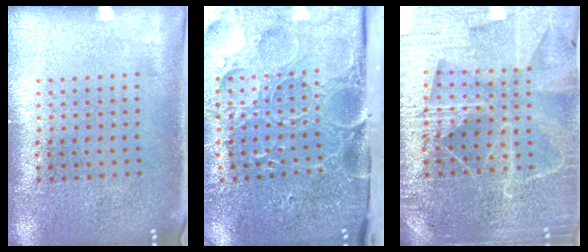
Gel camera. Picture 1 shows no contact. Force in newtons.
{"total": 5.2, "press": 4.1, "slide": 3.3}
{"total": 4.9, "press": 4.5, "slide": 2.0}